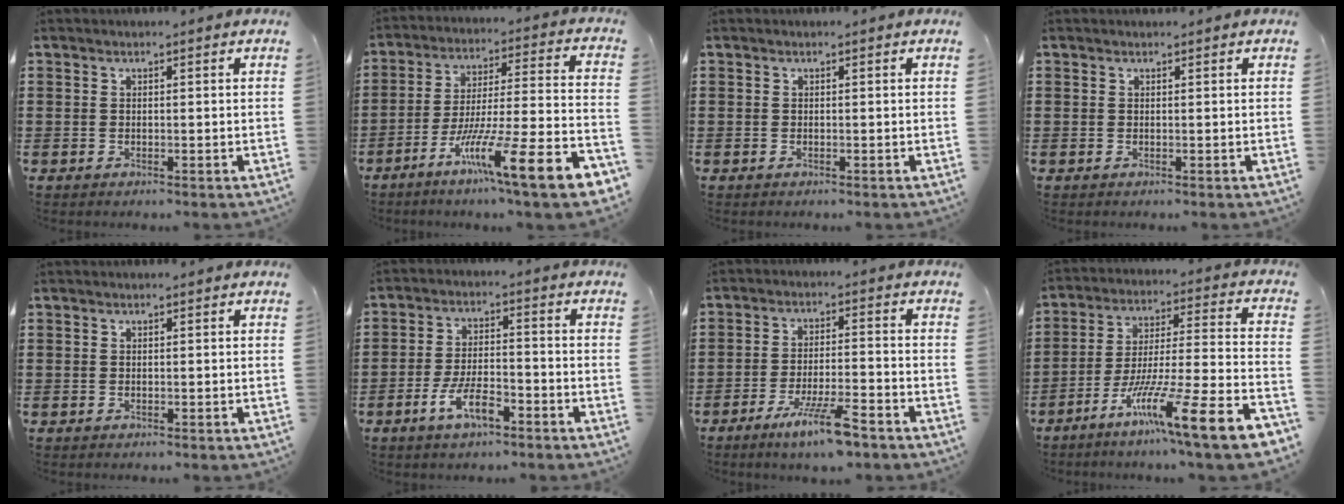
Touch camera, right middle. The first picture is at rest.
{"total": 14.5, "force": [-9.1, 1.0, 11.2], "torque": [-0.180, 0.009, -0.162]}
{"total": 0.0}
{"total": 0.0}
{"total": 0.0}
{"total": 6.7, "force": [-3.7, 2.3, 5.1], "torque": [-0.108, -0.001, -0.073]}
{"total": 7.6, "force": [-5.1, 0.9, 5.6], "torque": [-0.104, -0.006, -0.091]}
{"total": 13.5, "force": [-8.8, 0.0, 10.2], "torque": [-0.165, -0.003, -0.163]}